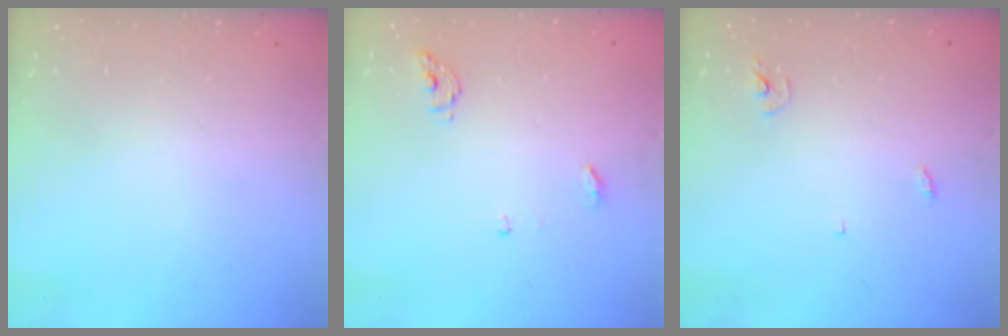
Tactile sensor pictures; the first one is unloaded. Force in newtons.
{"total": 4.4, "press": 4.3, "slide": 0.5}
{"total": 2.9, "press": 2.9, "slide": 0.2}